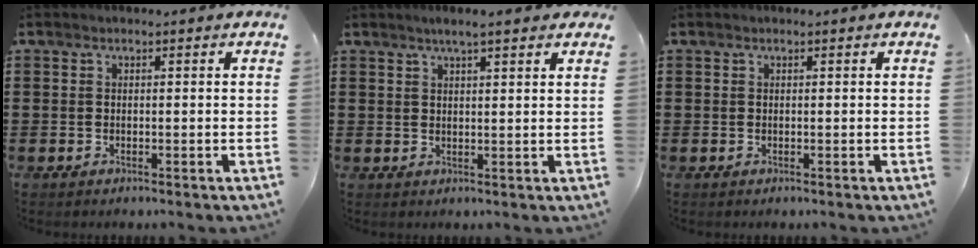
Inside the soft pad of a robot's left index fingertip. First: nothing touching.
{"total": 3.1, "force": [2.3, 0.3, 2.1], "torque": [-0.046, 0.003, 0.040]}
{"total": 0.0}